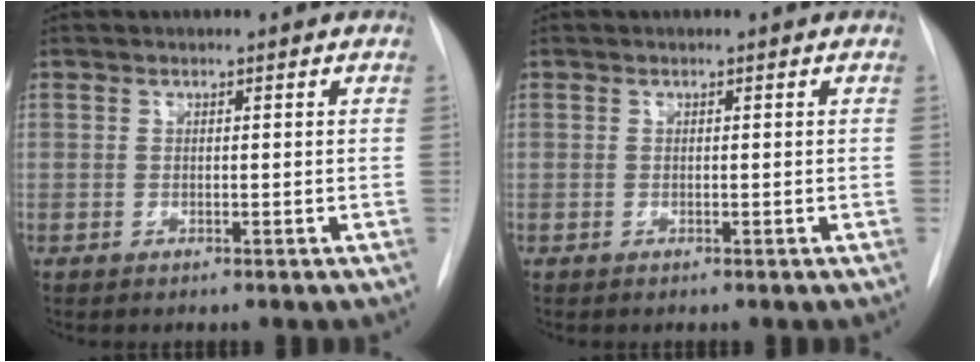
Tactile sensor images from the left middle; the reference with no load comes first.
{"total": 0.0}